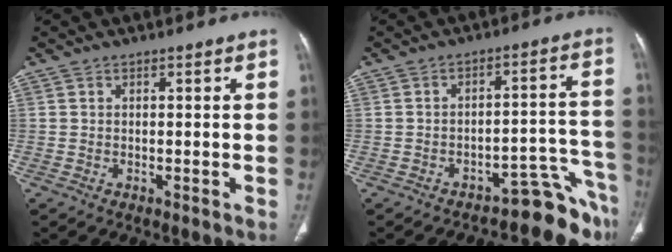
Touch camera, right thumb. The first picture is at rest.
{"total": 8.9, "force": [-8.4, 2.0, 2.2], "torque": [0.018, 0.111, -0.114]}